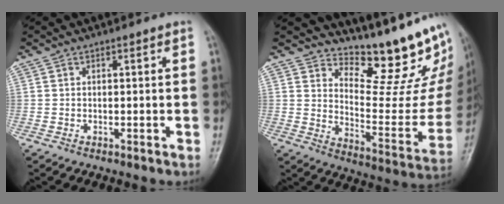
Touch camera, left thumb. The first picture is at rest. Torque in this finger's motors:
{"motor_torque": [0.98, -0.81, -0.42, -0.54, 0.13]}